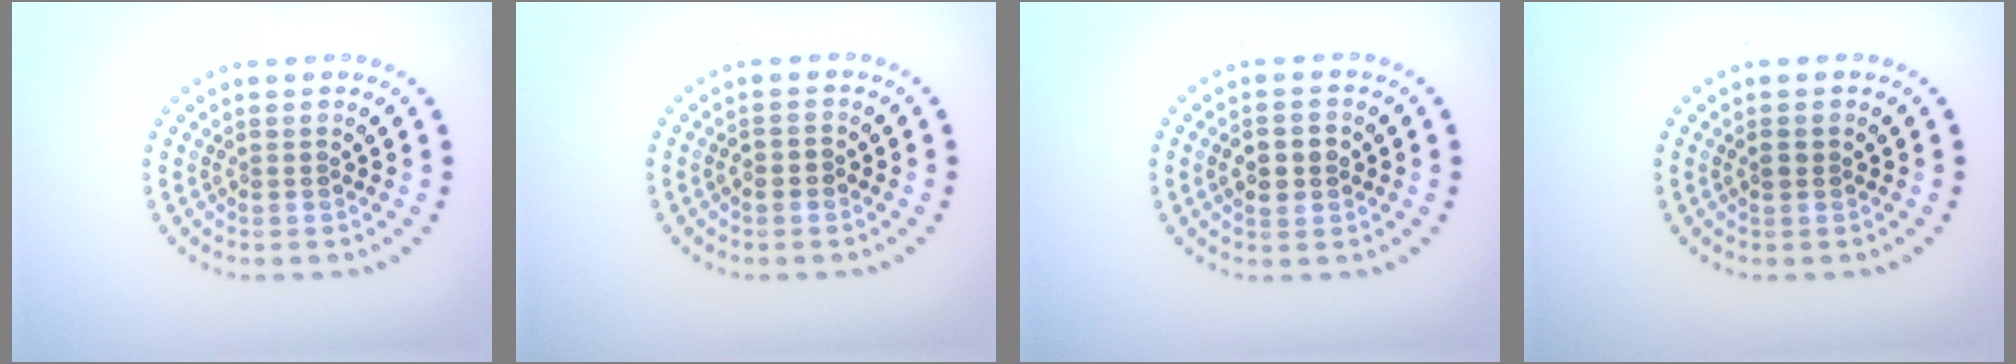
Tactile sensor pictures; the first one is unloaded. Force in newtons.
{"total": 1.1, "press": 1.0, "slide": 0.6}
{"total": 2.4, "press": 2.4, "slide": 0.1}
{"total": 0.9, "press": 0.8, "slide": 0.3}